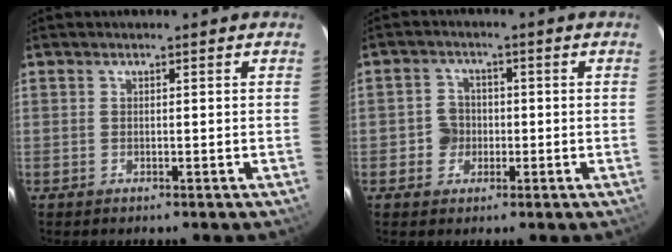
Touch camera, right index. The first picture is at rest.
{"total": 4.0, "force": [-1.0, 3.8, 0.8], "torque": [-0.011, 0.012, -0.016]}